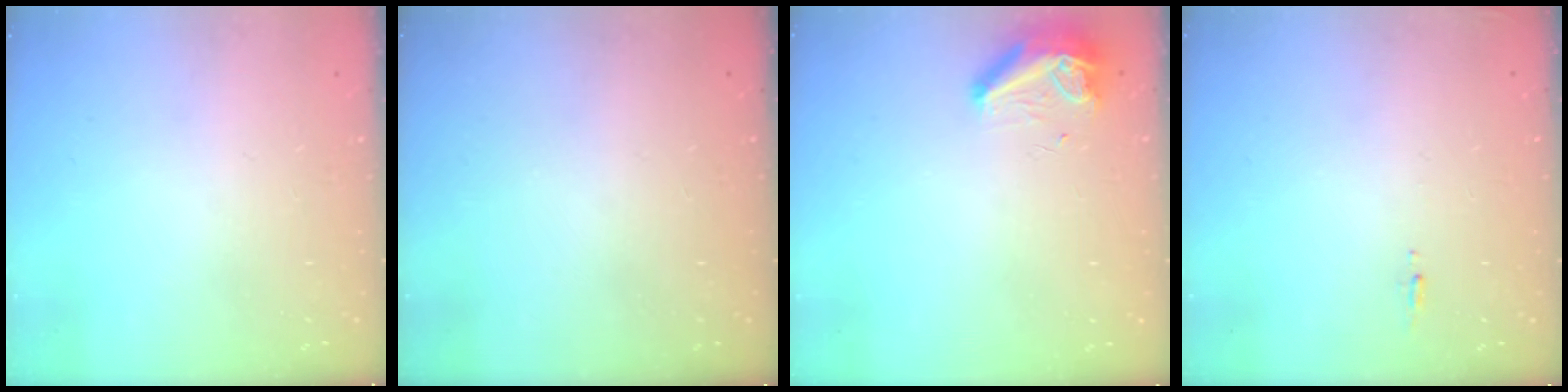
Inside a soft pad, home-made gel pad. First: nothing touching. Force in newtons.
{"total": 0.0}
{"total": 8.3, "press": 8.3, "slide": 0.9}
{"total": 5.0, "press": 4.7, "slide": 1.8}